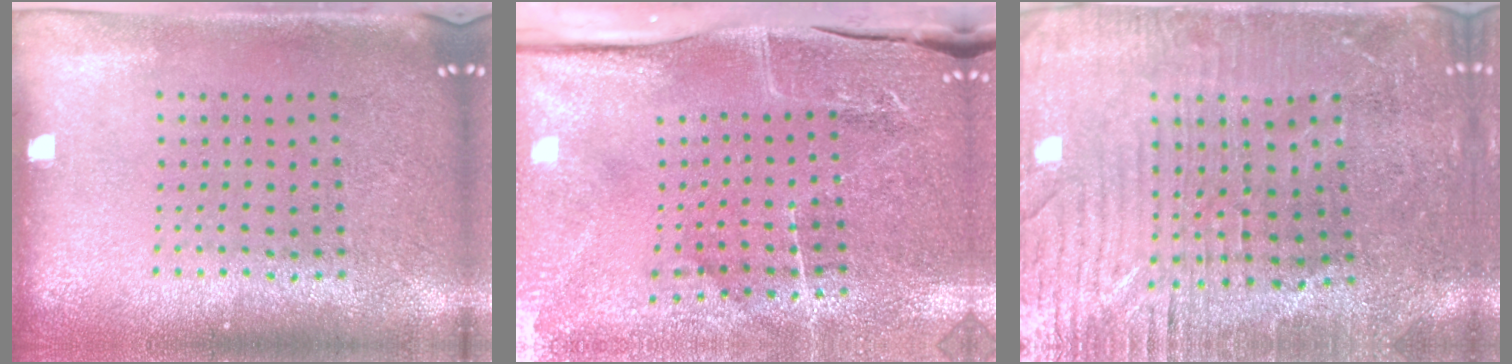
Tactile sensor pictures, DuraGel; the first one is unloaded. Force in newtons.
{"total": 4.2, "press": 3.8, "slide": 1.9}
{"total": 3.2, "press": 3.2, "slide": 0.7}